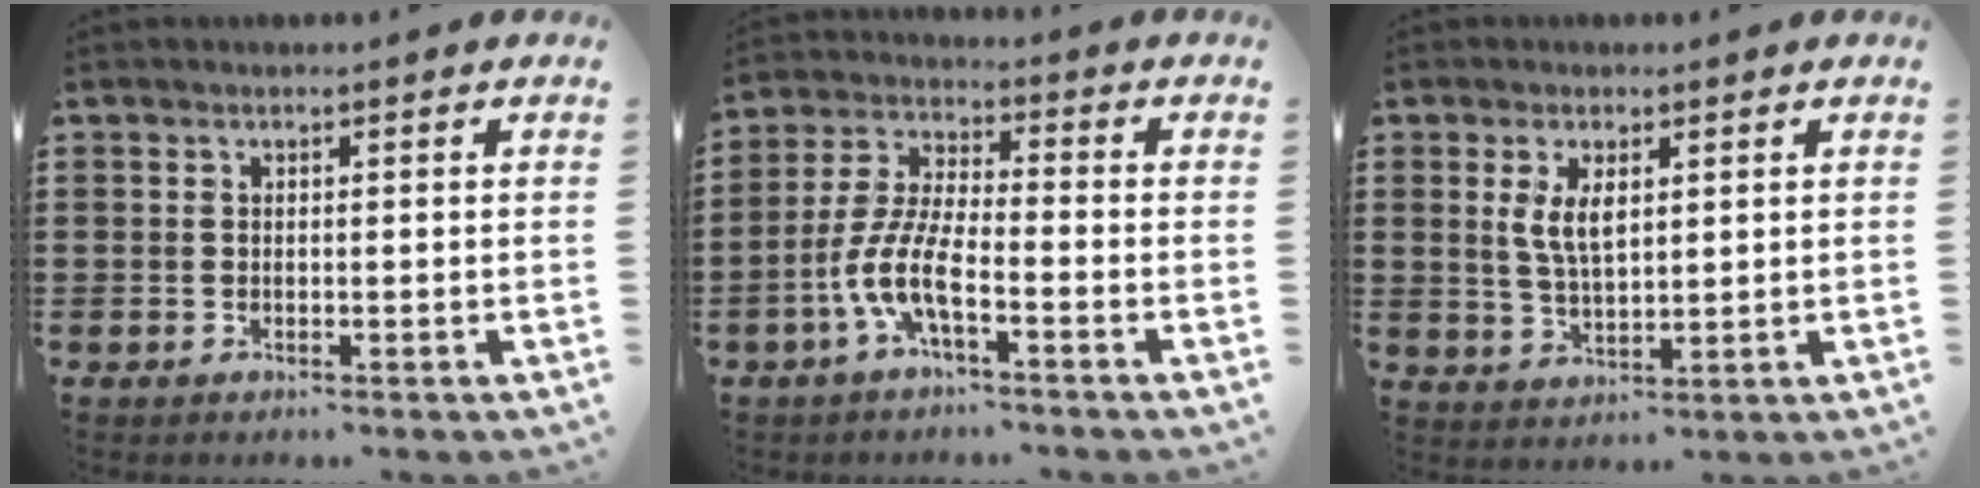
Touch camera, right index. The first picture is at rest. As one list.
[{"total": 7.6, "force": [-3.9, 1.8, 6.3], "torque": [-0.157, -0.013, -0.082]}, {"total": 4.8, "force": [1.4, 2.1, 4.1], "torque": [-0.086, 0.006, 0.023]}]